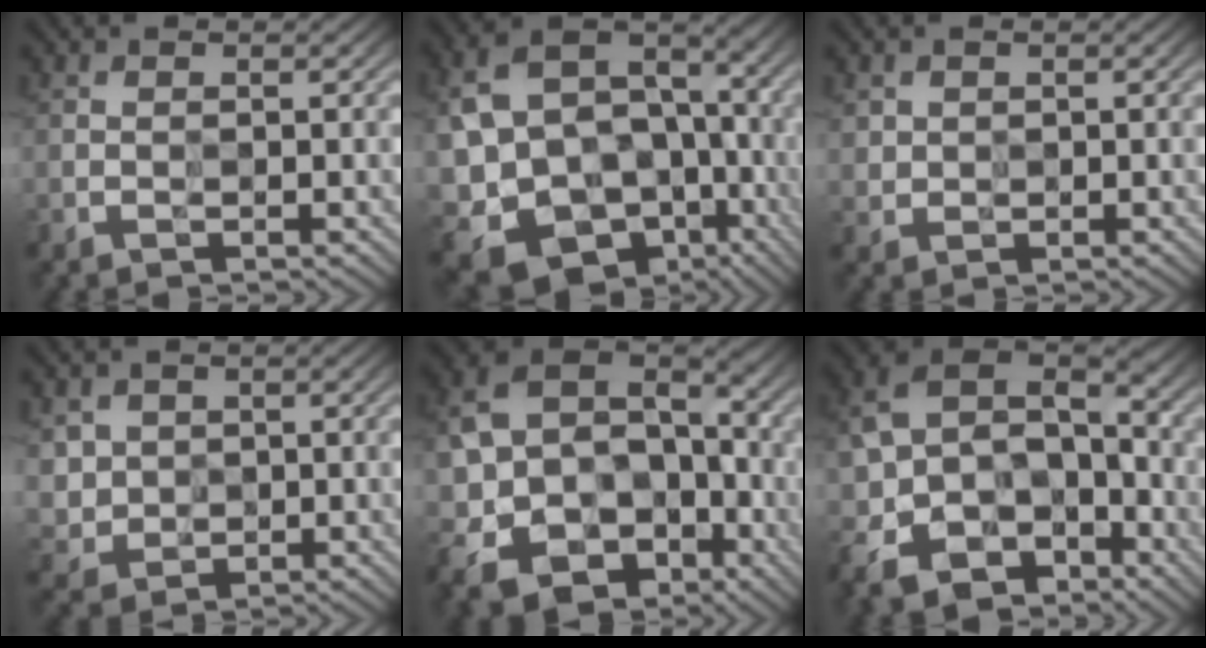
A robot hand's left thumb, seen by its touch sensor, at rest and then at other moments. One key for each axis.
{"total": 18.1, "fx": -5.5, "fy": 13.9, "fz": 10.1, "tx": -0.217, "ty": -0.030, "tz": -0.071}
{"total": 1.8, "fx": 0.7, "fy": 1.6, "fz": 0.3, "tx": -0.013, "ty": -0.007, "tz": 0.016}
{"total": 3.9, "fx": 1.1, "fy": 3.5, "fz": 1.0, "tx": -0.039, "ty": -0.012, "tz": 0.024}
{"total": 17.4, "fx": -6.1, "fy": 13.7, "fz": 8.7, "tx": -0.207, "ty": -0.024, "tz": -0.095}
{"total": 15.2, "fx": -7.2, "fy": 10.8, "fz": 7.9, "tx": -0.210, "ty": -0.027, "tz": -0.116}